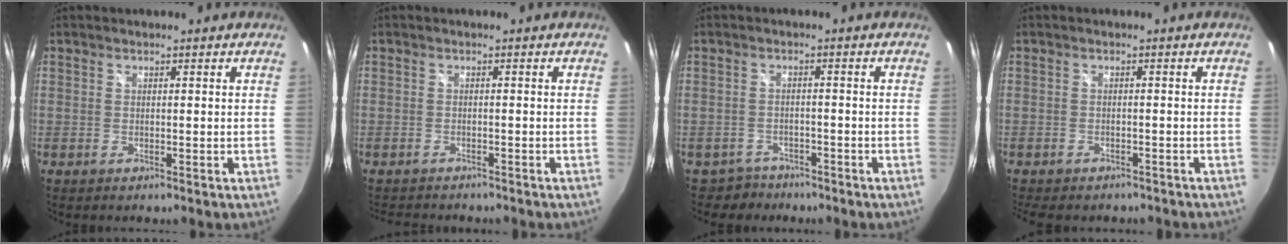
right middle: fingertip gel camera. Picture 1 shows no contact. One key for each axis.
{"total": 4.4, "fx": -4.1, "fy": 1.1, "fz": 1.1, "tx": -0.031, "ty": -0.004, "tz": -0.059}
{"total": 3.9, "fx": -3.0, "fy": 2.4, "fz": -0.4, "tx": 0.000, "ty": 0.012, "tz": -0.049}
{"total": 7.2, "fx": -6.0, "fy": 2.6, "fz": 2.9, "tx": -0.065, "ty": -0.017, "tz": -0.083}